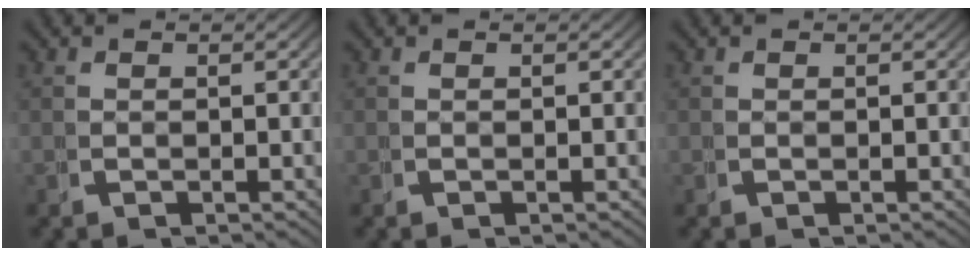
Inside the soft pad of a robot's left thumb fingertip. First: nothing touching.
{"total": 0.0}
{"total": 0.0}